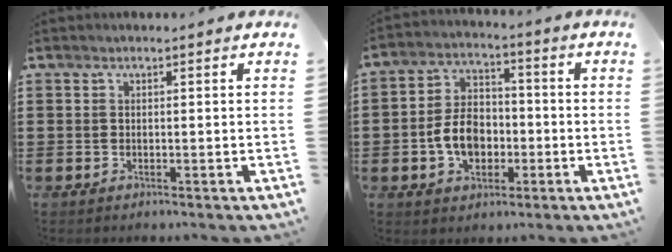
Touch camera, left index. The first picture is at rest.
{"total": 7.6, "force": [-2.0, 5.4, 5.1], "torque": [-0.107, 0.005, -0.041]}